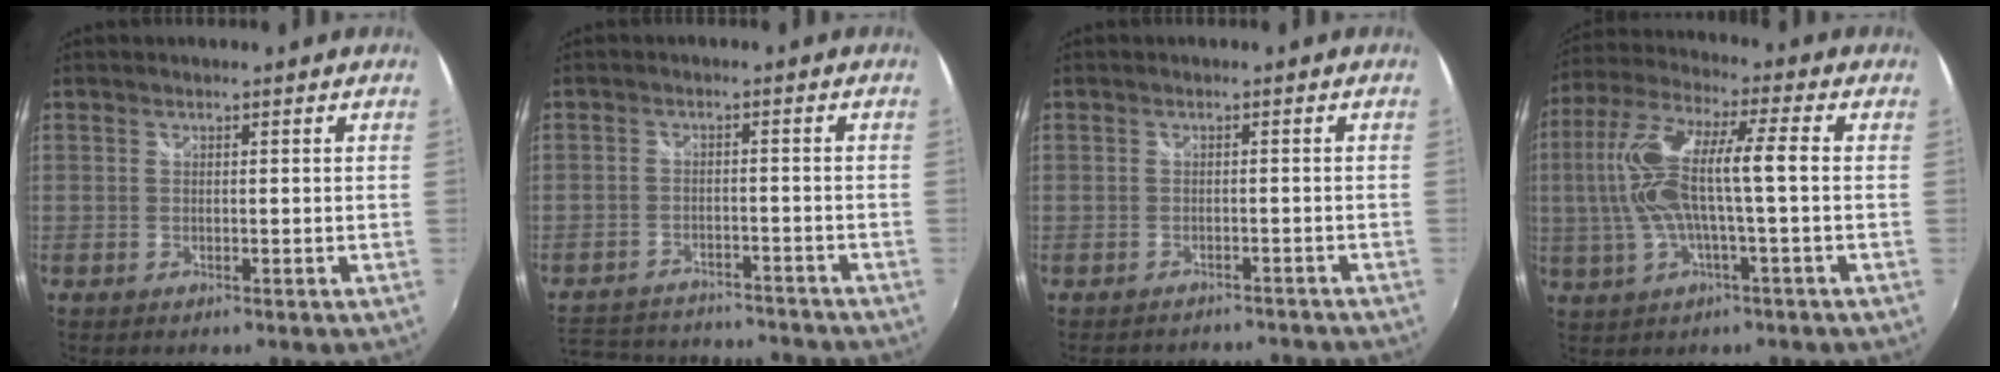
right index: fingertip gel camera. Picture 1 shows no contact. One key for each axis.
{"total": 17.2, "fx": -14.9, "fy": 6.2, "fz": 6.0, "tx": -0.141, "ty": 0.024, "tz": -0.204}
{"total": 8.0, "fx": -7.0, "fy": 3.0, "fz": 2.3, "tx": -0.051, "ty": -0.002, "tz": -0.091}
{"total": 14.4, "fx": -1.0, "fy": 2.9, "fz": 14.1, "tx": -0.276, "ty": 0.007, "tz": -0.016}